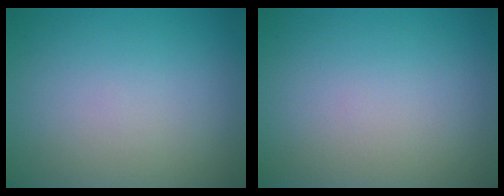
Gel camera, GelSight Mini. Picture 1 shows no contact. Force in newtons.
{"total": 0.0}